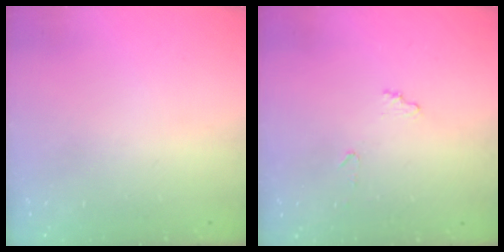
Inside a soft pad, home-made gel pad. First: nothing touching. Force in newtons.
{"total": 6.2, "press": 6.2, "slide": 0.3}